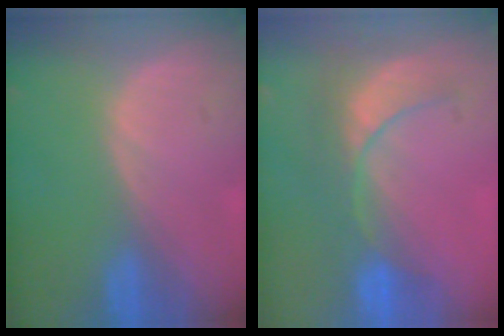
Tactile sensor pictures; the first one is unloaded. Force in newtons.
{"total": 7.9, "press": 7.4, "slide": 2.6}